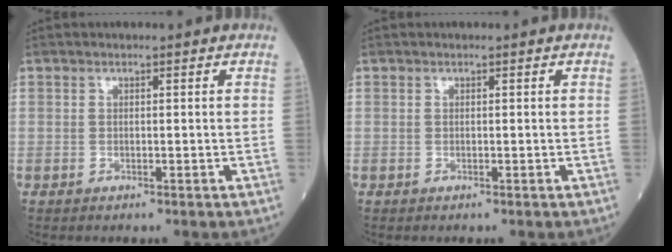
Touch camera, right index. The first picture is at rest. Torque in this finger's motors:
{"motor_torque": [0.00, 0.00, 0.00, 0.00]}